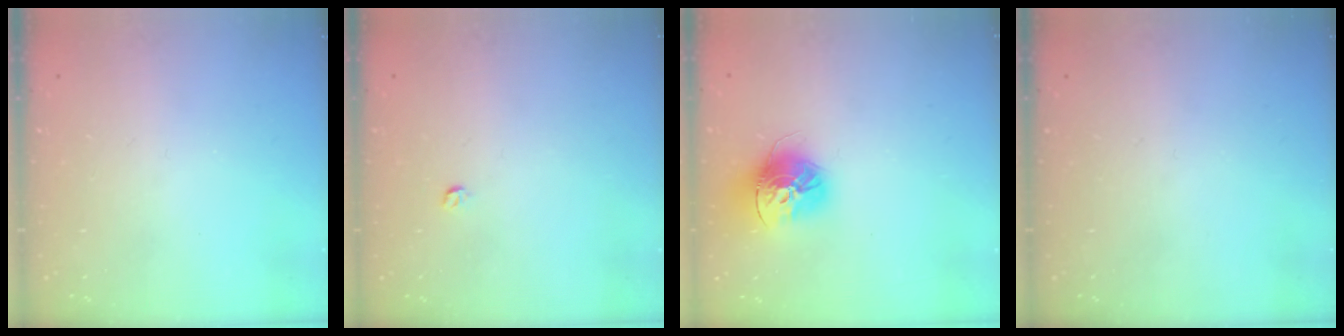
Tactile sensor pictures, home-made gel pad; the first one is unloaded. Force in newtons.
{"total": 3.0, "press": 2.9, "slide": 0.4}
{"total": 15.1, "press": 15.0, "slide": 1.5}
{"total": 0.0}